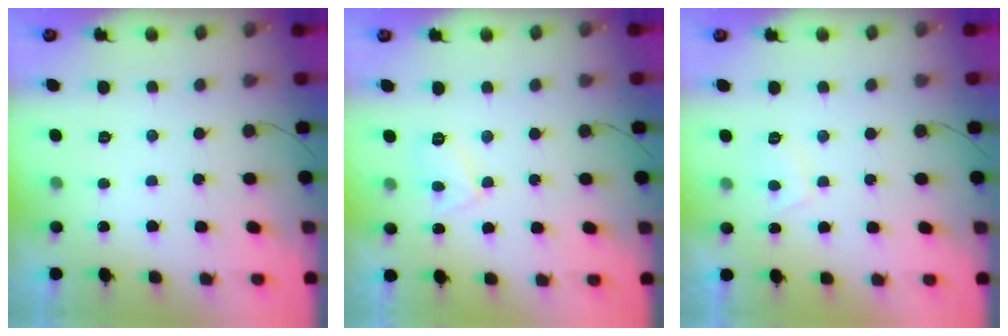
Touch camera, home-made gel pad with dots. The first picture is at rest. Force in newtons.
{"total": 5.2, "press": 5.2, "slide": 0.3}
{"total": 1.9, "press": 1.8, "slide": 0.7}